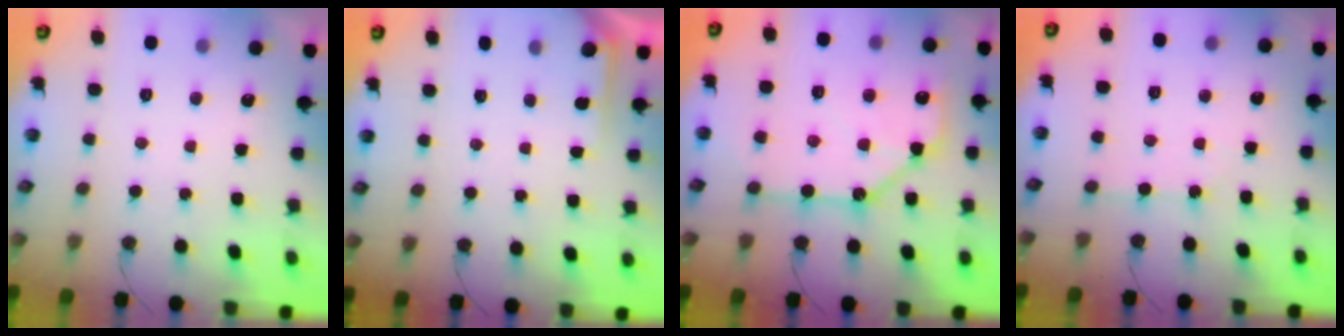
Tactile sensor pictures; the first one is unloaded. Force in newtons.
{"total": 2.9, "press": 2.8, "slide": 0.2}
{"total": 13.5, "press": 13.4, "slide": 1.5}
{"total": 2.1, "press": 2.1, "slide": 0.4}